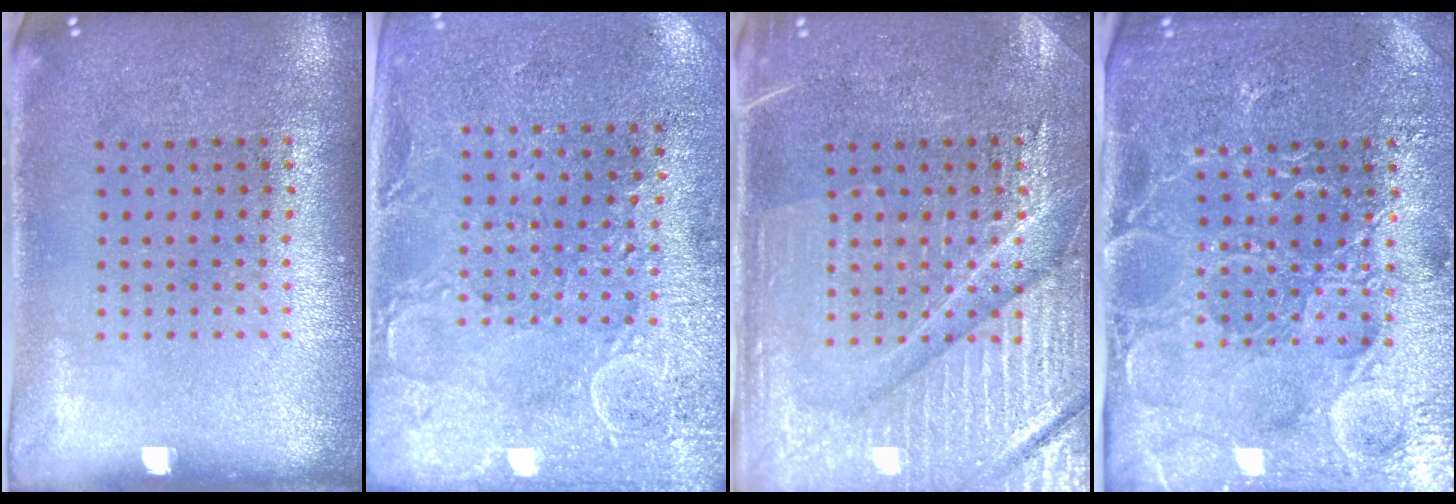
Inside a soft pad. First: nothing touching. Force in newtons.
{"total": 2.9, "press": 2.6, "slide": 1.2}
{"total": 4.5, "press": 4.4, "slide": 1.1}
{"total": 4.8, "press": 4.5, "slide": 1.7}